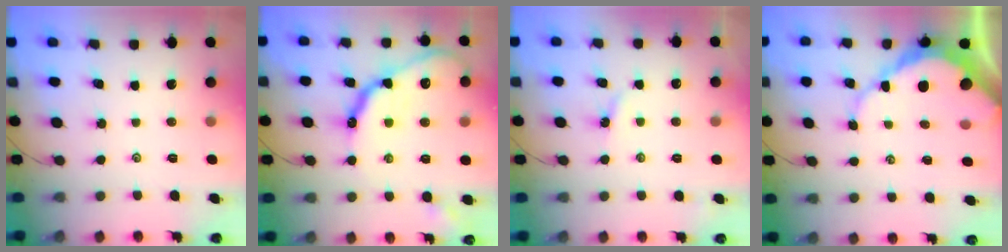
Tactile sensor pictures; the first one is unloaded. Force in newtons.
{"total": 16.3, "press": 16.3, "slide": 1.3}
{"total": 2.3, "press": 2.3, "slide": 0.4}
{"total": 10.3, "press": 10.2, "slide": 1.3}